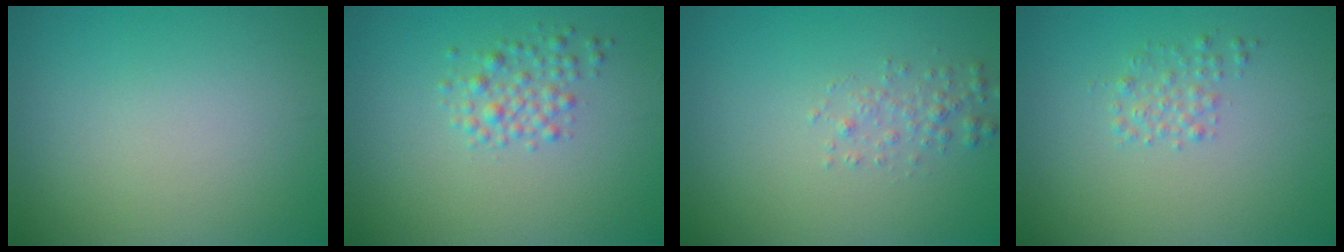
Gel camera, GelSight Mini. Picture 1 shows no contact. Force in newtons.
{"total": 2.0, "press": 2.0, "slide": 0.0}
{"total": 1.4, "press": 1.4, "slide": 0.0}
{"total": 1.4, "press": 1.4, "slide": 0.1}